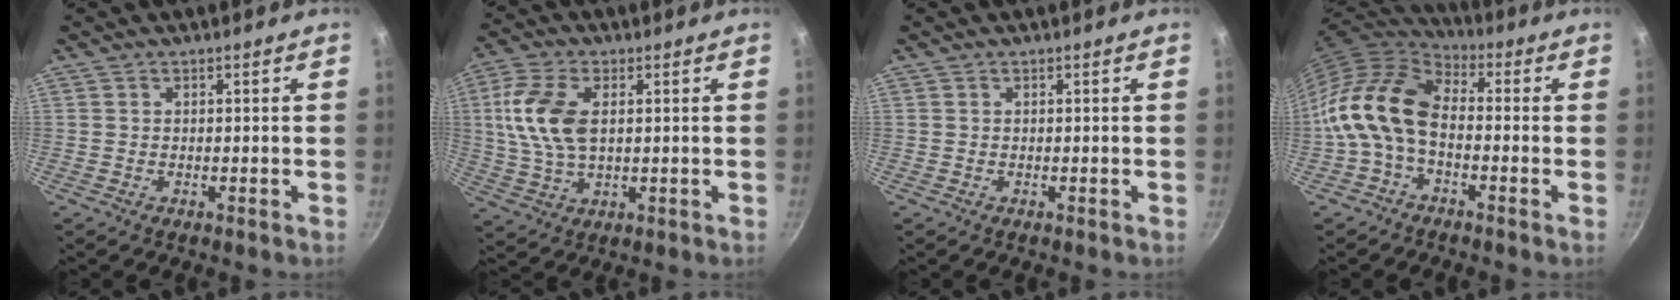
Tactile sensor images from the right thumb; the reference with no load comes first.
{"total": 11.7, "force": [1.9, 6.6, 9.5], "torque": [-0.188, 0.007, 0.034]}
{"total": 0.0}
{"total": 13.7, "force": [-2.4, 8.6, 10.5], "torque": [-0.187, 0.039, -0.068]}